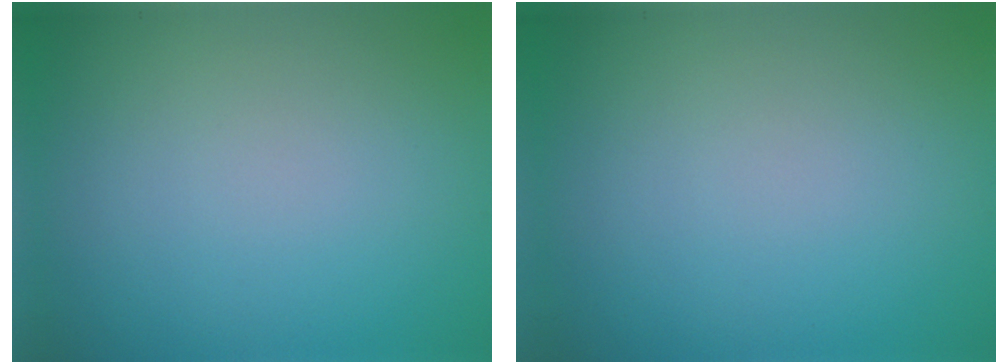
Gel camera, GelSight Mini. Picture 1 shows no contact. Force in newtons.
{"total": 0.0}